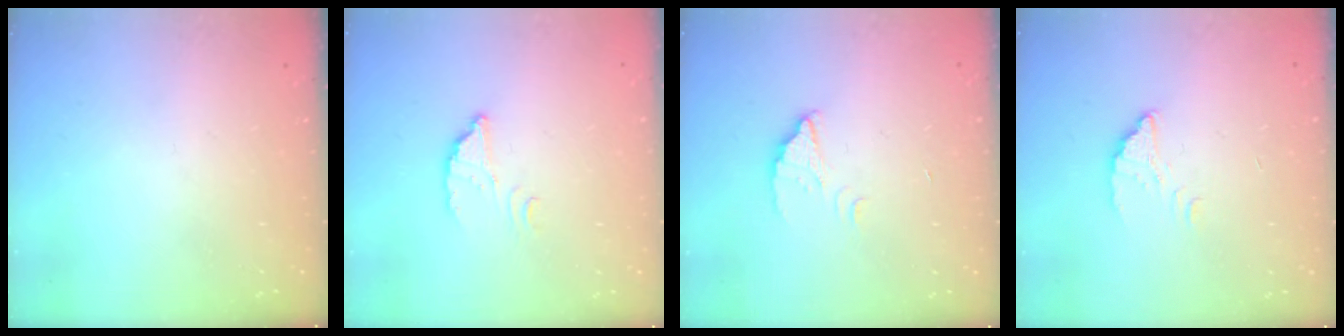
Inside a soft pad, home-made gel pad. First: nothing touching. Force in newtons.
{"total": 2.4, "press": 2.4, "slide": 0.3}
{"total": 2.4, "press": 2.4, "slide": 0.1}
{"total": 2.6, "press": 2.6, "slide": 0.2}